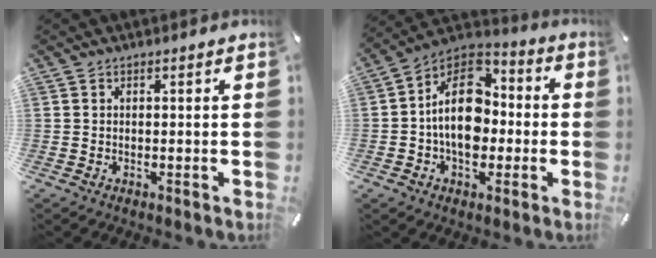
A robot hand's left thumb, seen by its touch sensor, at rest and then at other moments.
{"total": 15.8, "force": [-0.9, 11.5, 10.9], "torque": [-0.194, 0.013, -0.018]}